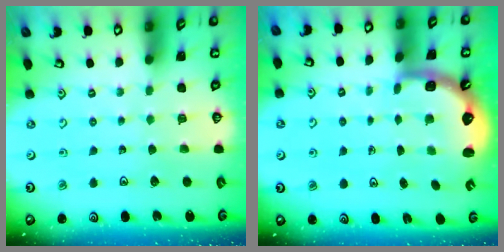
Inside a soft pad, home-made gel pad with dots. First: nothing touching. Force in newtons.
{"total": 2.8, "press": 2.5, "slide": 1.2}